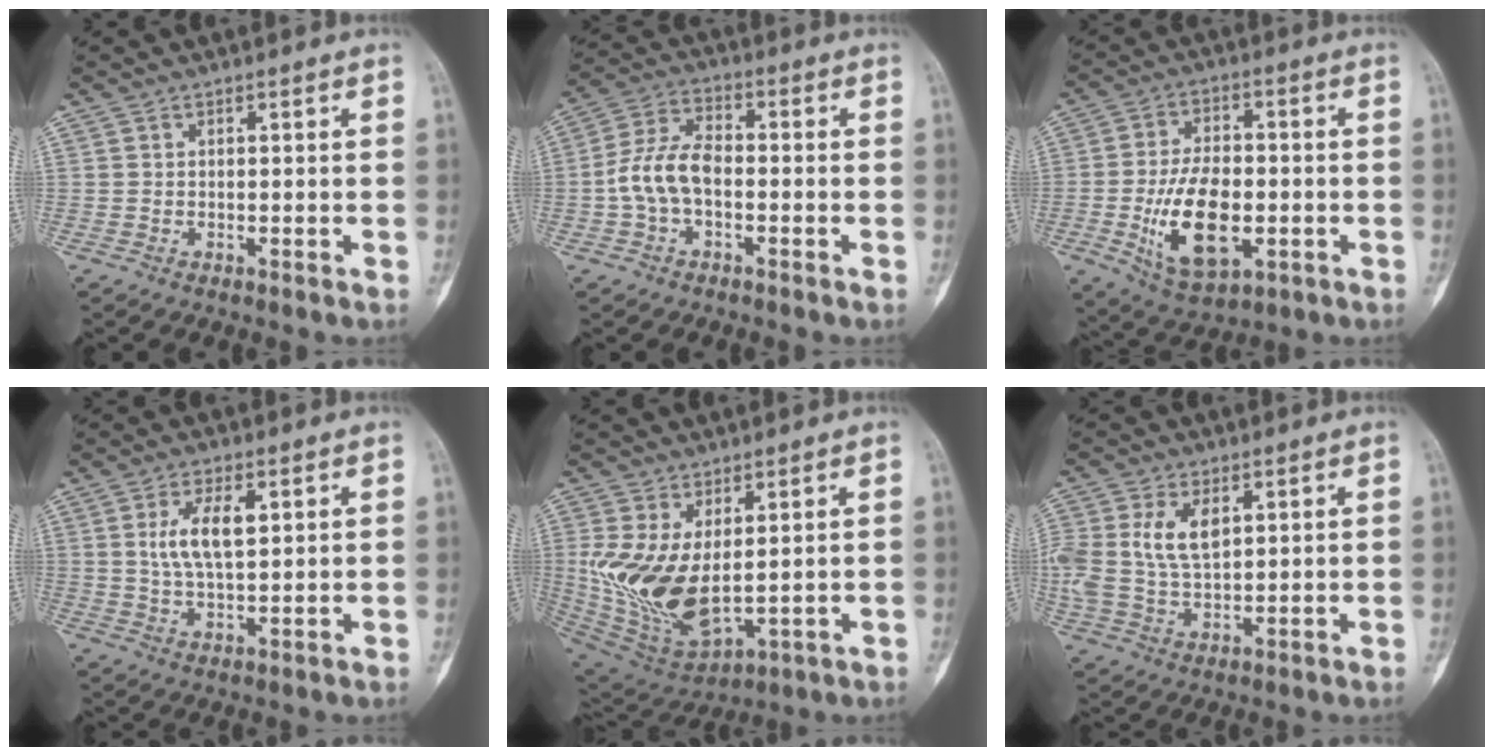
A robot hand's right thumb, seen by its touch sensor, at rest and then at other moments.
{"total": 8.7, "force": [-1.7, 5.0, 6.9], "torque": [-0.141, 0.030, -0.040]}
{"total": 14.7, "force": [-3.2, 8.0, 11.9], "torque": [-0.196, 0.007, -0.045]}
{"total": 7.6, "force": [2.1, 3.3, 6.5], "torque": [-0.125, -0.008, 0.043]}
{"total": 15.3, "force": [1.5, 8.2, 12.9], "torque": [-0.252, -0.020, 0.057]}
{"total": 10.5, "force": [2.9, 6.1, 8.1], "torque": [-0.174, 0.000, 0.063]}